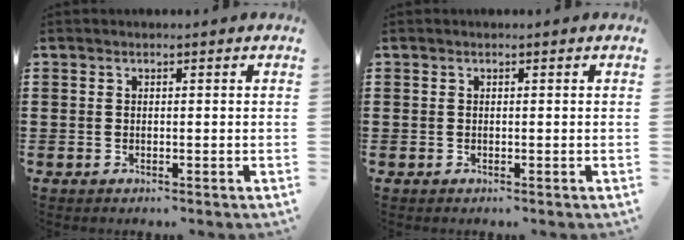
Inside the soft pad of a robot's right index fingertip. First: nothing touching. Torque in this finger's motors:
{"motor_torque": [0.00, 0.00, 0.00, 0.00]}